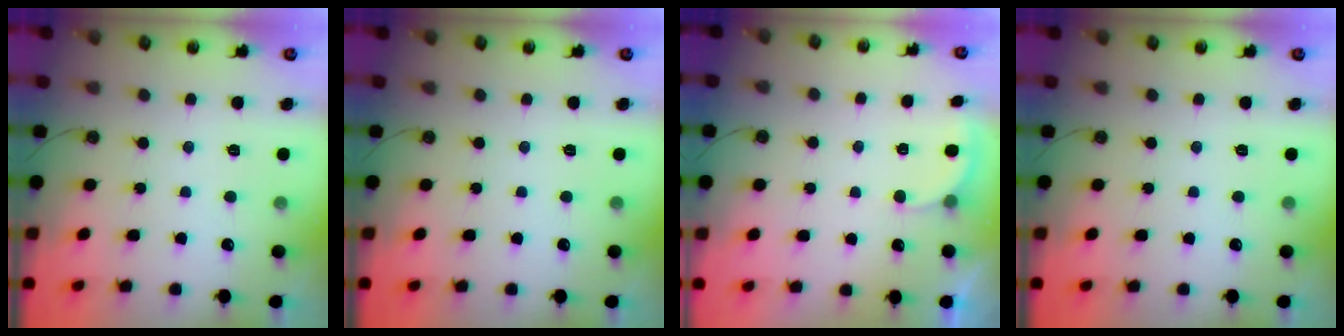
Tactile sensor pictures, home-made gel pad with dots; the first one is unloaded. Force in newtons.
{"total": 0.0}
{"total": 2.5, "press": 2.4, "slide": 0.7}
{"total": 0.0}